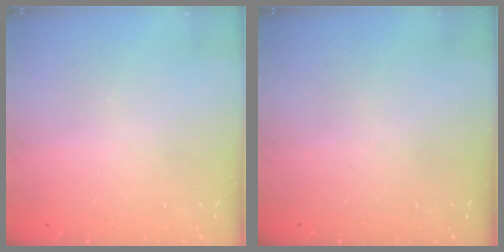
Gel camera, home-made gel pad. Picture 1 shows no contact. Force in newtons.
{"total": 0.0}